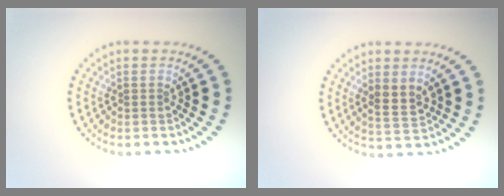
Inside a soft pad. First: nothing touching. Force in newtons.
{"total": 2.4, "press": 2.3, "slide": 0.6}